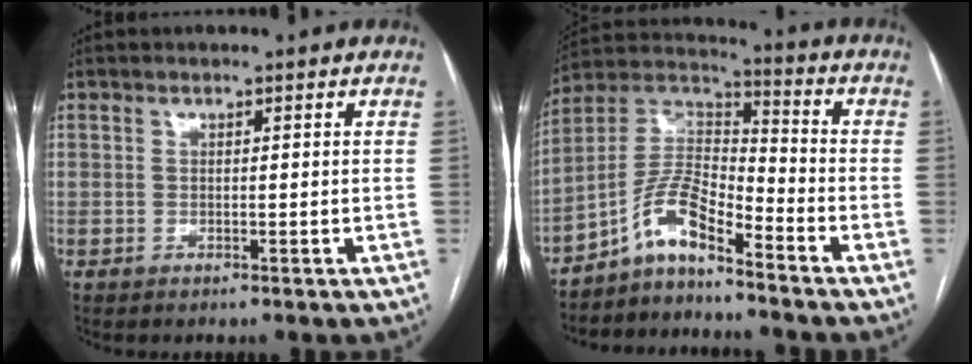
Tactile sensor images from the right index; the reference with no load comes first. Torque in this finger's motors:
{"motor_torque": [0.09, -0.13, 0.05, 0.01]}